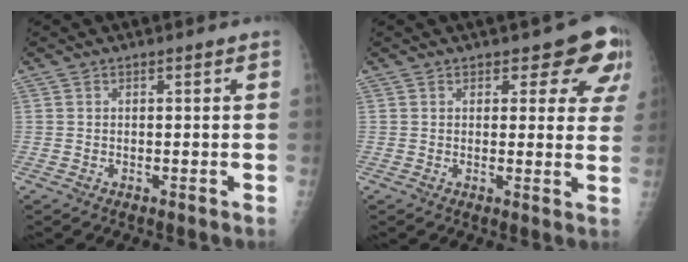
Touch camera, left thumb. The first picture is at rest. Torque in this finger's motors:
{"motor_torque": [0.07, 0.24, 0.07, -0.17, 0.08]}